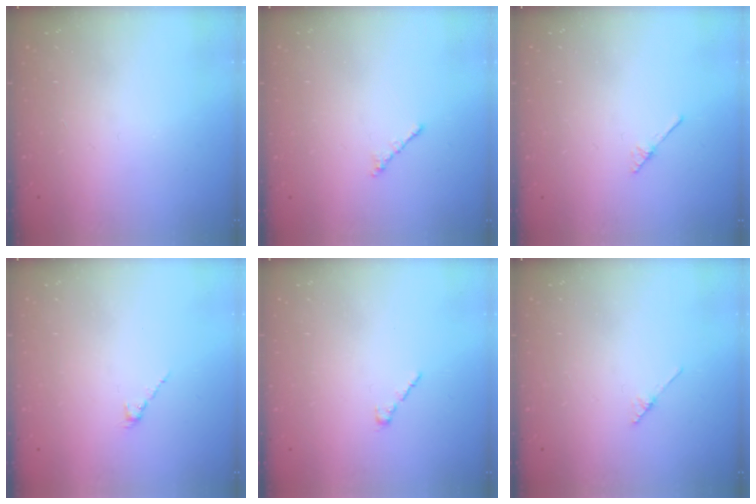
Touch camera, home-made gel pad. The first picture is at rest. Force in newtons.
{"total": 0.9, "press": 0.7, "slide": 0.5}
{"total": 2.0, "press": 2.0, "slide": 0.2}
{"total": 1.3, "press": 1.2, "slide": 0.5}
{"total": 1.7, "press": 1.7, "slide": 0.5}
{"total": 2.1, "press": 2.1, "slide": 0.1}